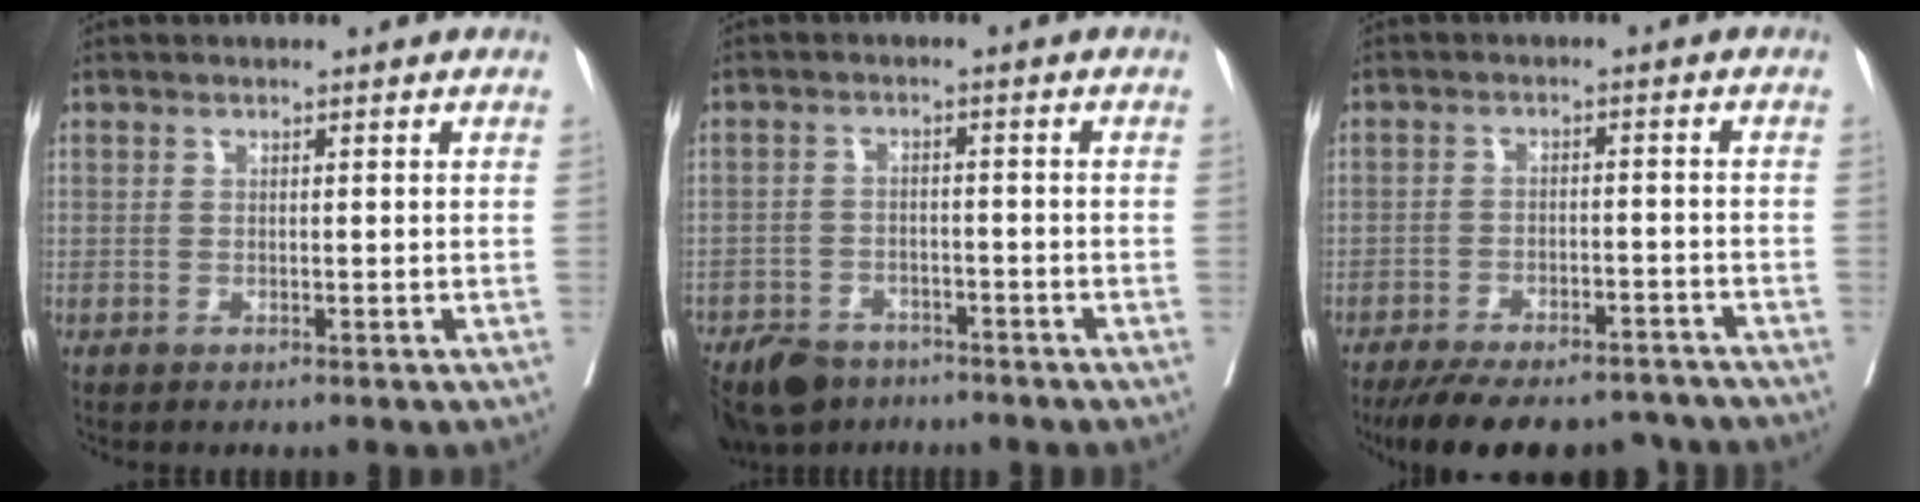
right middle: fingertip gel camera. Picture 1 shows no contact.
{"total": 9.9, "force": [-8.0, 4.8, 3.5], "torque": [-0.067, -0.011, -0.124]}
{"total": 15.4, "force": [-13.6, 4.7, 5.6], "torque": [-0.117, -0.004, -0.189]}